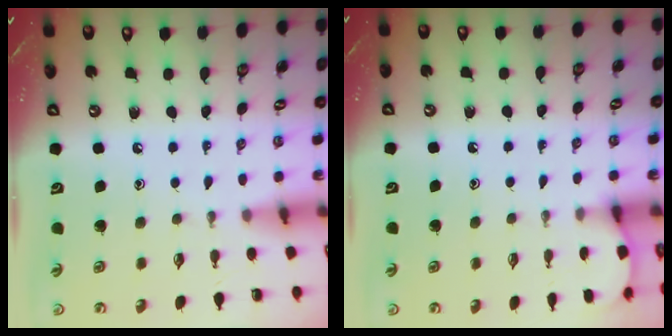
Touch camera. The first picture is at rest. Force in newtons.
{"total": 2.4, "press": 2.4, "slide": 0.2}